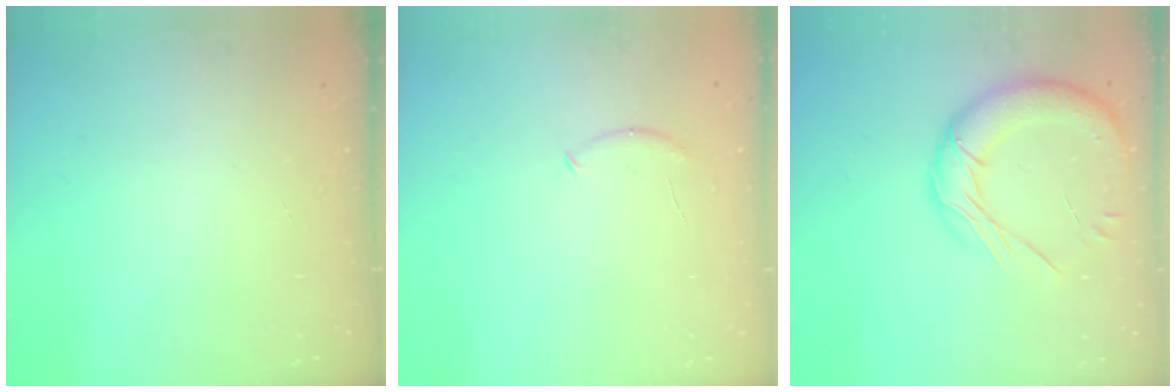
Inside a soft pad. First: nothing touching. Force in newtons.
{"total": 5.8, "press": 5.7, "slide": 1.2}
{"total": 16.6, "press": 16.4, "slide": 2.3}